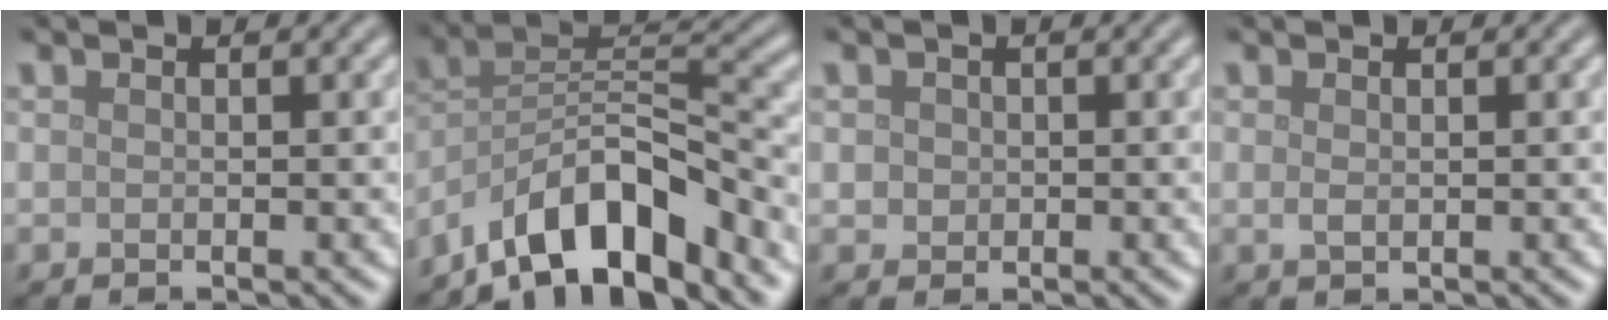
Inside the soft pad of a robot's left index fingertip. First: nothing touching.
{"total": 10.0, "force": [-7.1, 3.3, 6.3], "torque": [-0.089, 0.011, -0.136]}
{"total": 1.2, "force": [0.1, 1.1, 0.3], "torque": [0.001, -0.003, 0.004]}
{"total": 0.8, "force": [0.1, 0.5, 0.7], "torque": [-0.015, -0.001, 0.003]}